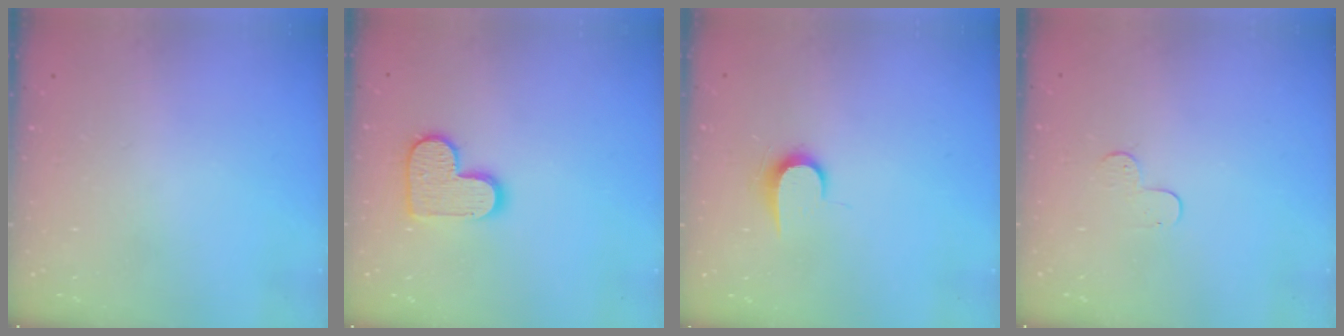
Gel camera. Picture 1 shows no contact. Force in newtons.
{"total": 11.8, "press": 11.8, "slide": 0.7}
{"total": 6.4, "press": 6.3, "slide": 0.7}
{"total": 4.4, "press": 4.4, "slide": 0.5}